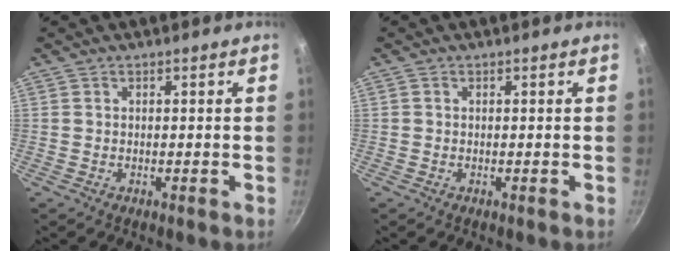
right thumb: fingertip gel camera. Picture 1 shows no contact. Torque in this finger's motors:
{"motor_torque": [-0.60, -0.28, -0.28, 0.16, 0.04]}